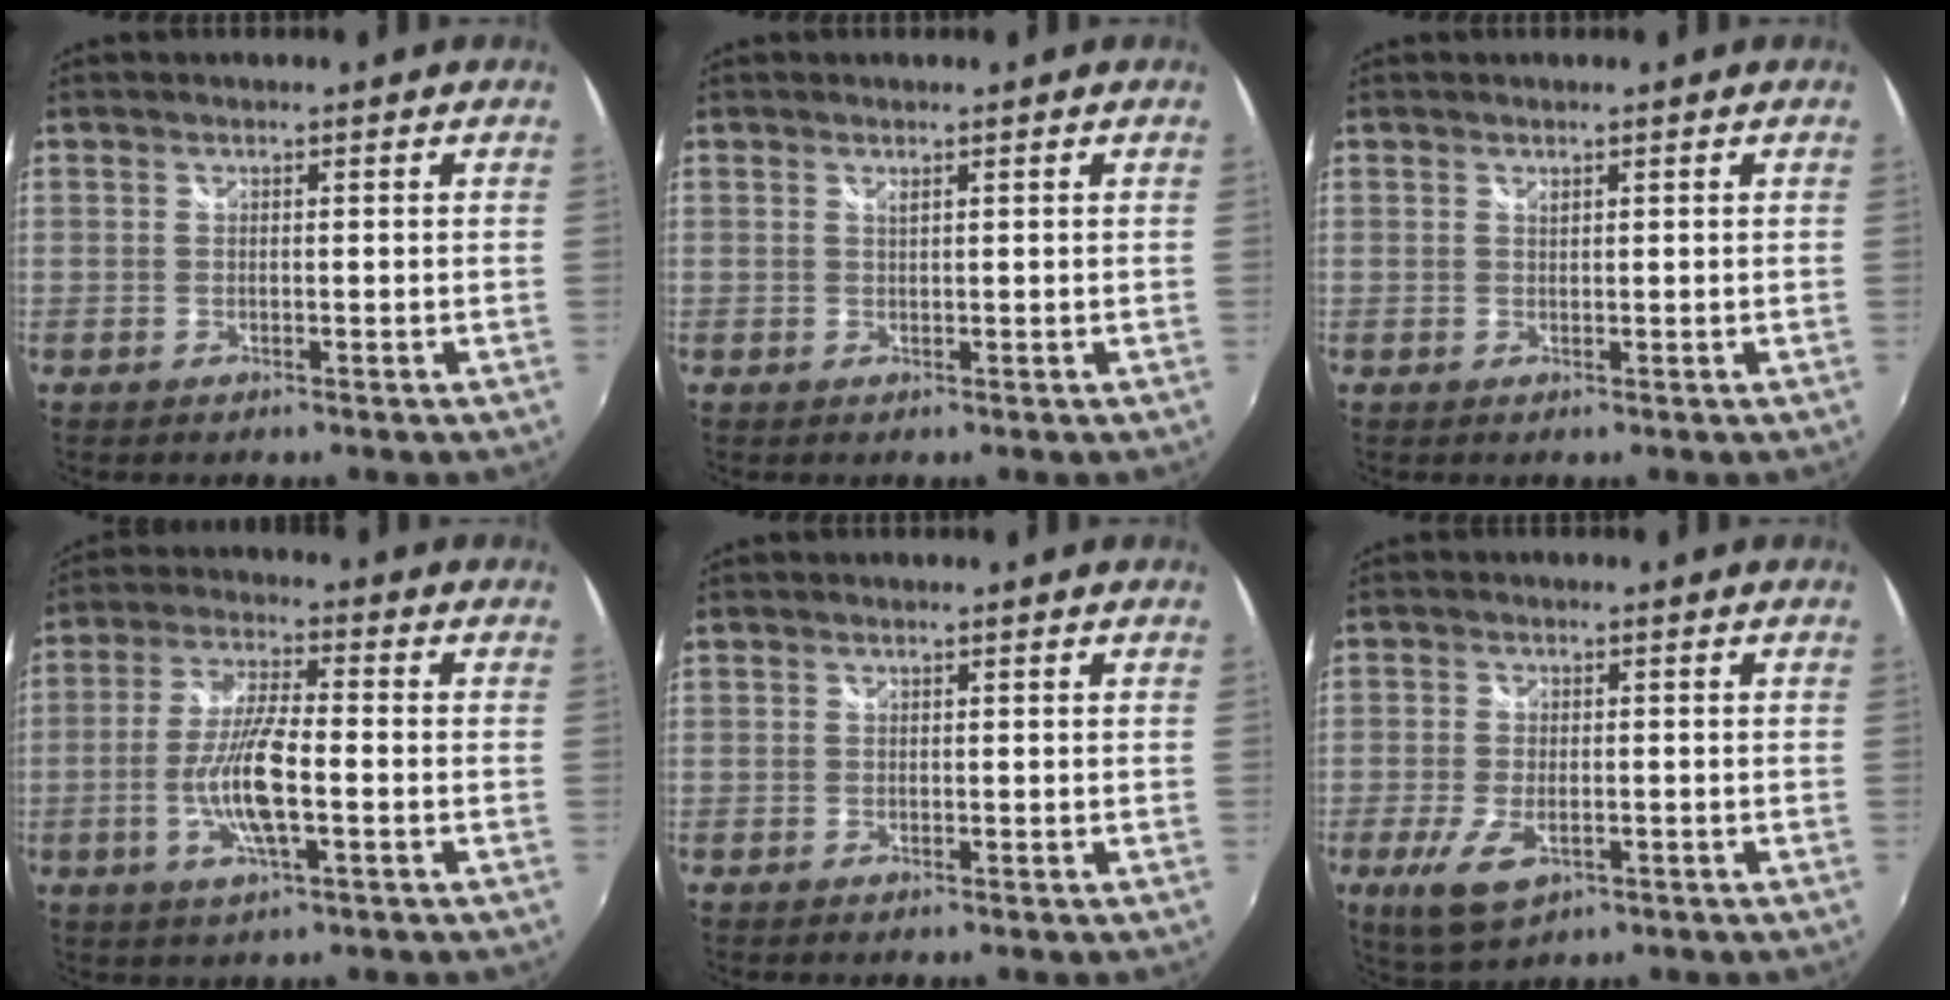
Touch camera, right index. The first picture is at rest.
{"total": 0.5, "force": [0.4, 0.0, 0.3], "torque": [-0.004, 0.001, 0.007]}
{"total": 0.5, "force": [0.4, 0.2, 0.2], "torque": [-0.002, 0.000, 0.008]}
{"total": 10.3, "force": [-2.7, 2.1, 9.8], "torque": [-0.196, -0.004, -0.053]}
{"total": 0.0}
{"total": 7.7, "force": [-3.2, 3.8, 5.9], "torque": [-0.132, -0.019, -0.053]}